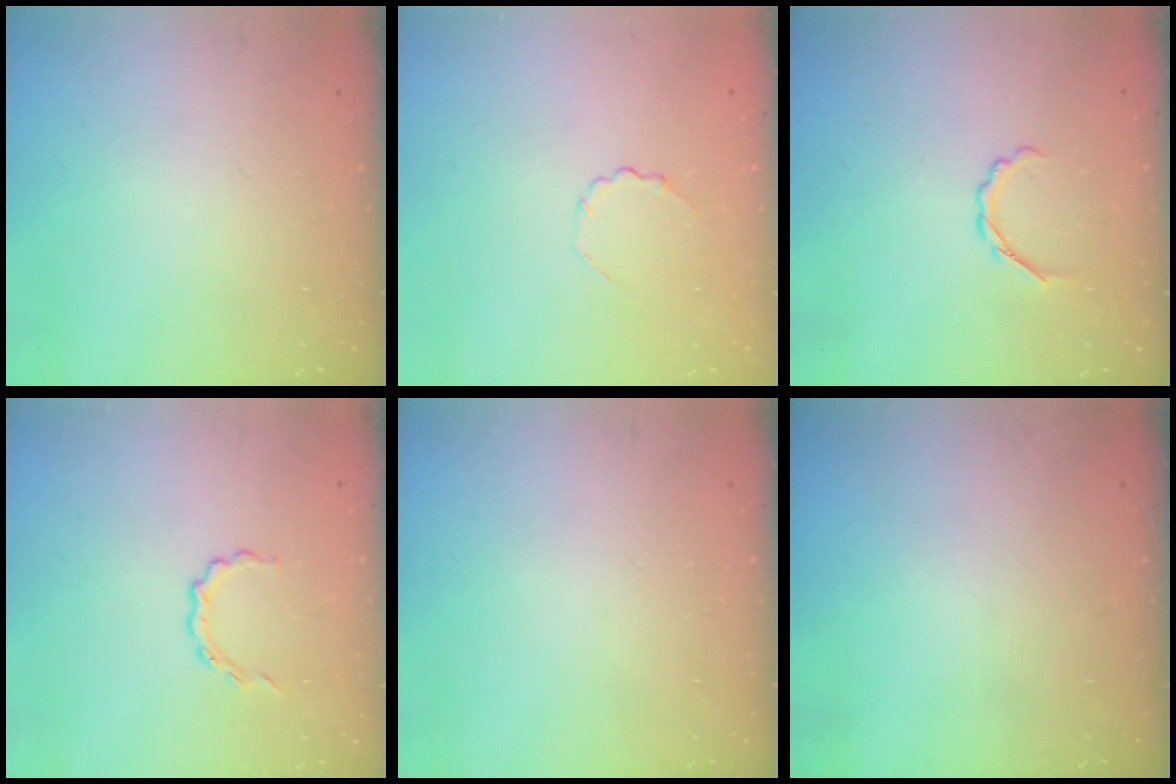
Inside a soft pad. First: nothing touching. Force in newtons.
{"total": 2.8, "press": 2.6, "slide": 1.1}
{"total": 3.0, "press": 2.8, "slide": 0.9}
{"total": 3.4, "press": 3.2, "slide": 1.1}
{"total": 0.0}
{"total": 0.0}